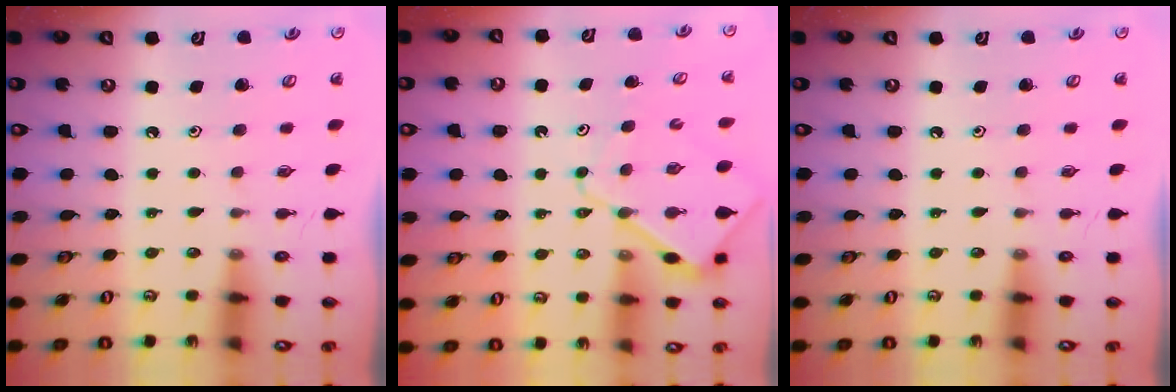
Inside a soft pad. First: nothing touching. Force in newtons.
{"total": 10.6, "press": 10.5, "slide": 1.1}
{"total": 0.0}